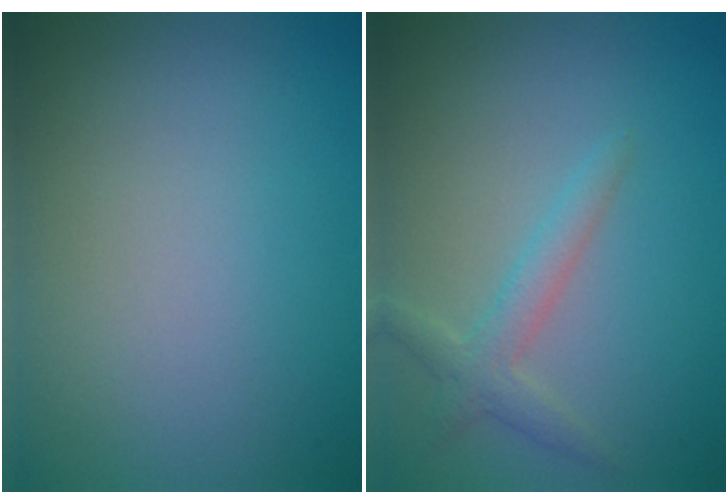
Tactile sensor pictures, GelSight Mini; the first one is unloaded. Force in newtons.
{"total": 2.2, "press": 2.2, "slide": 0.1}